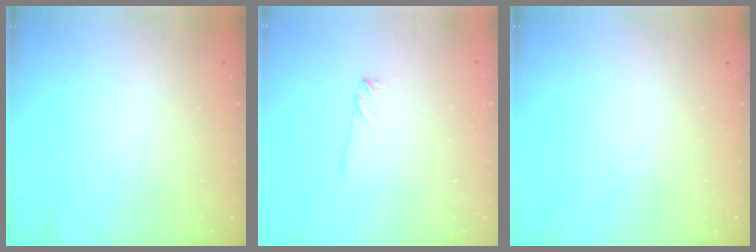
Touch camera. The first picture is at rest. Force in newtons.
{"total": 3.6, "press": 3.5, "slide": 0.5}
{"total": 0.0}